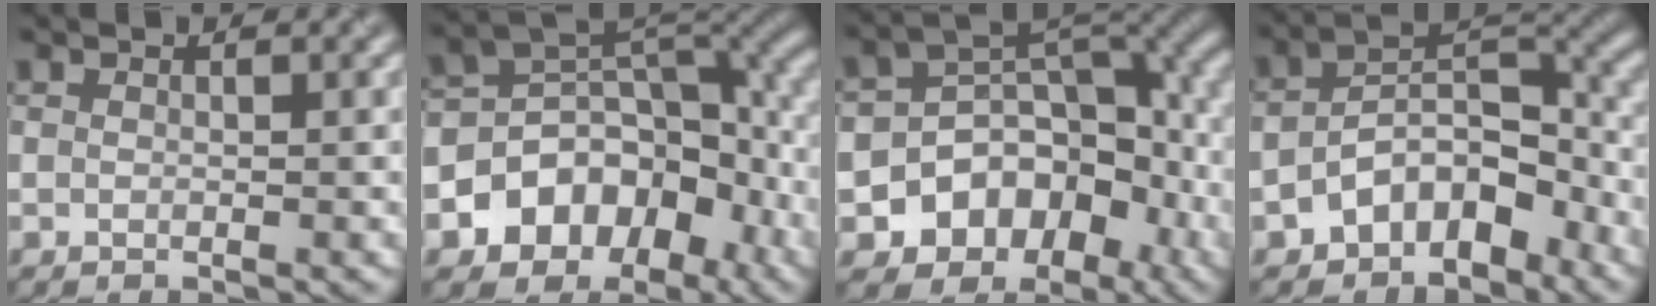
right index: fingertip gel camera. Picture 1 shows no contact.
{"total": 9.9, "force": [-4.1, 7.5, 5.0], "torque": [-0.081, -0.001, -0.072]}
{"total": 10.0, "force": [-4.3, 7.5, 5.0], "torque": [-0.071, -0.011, -0.068]}
{"total": 7.0, "force": [-3.7, 4.2, 4.1], "torque": [-0.043, 0.011, -0.074]}